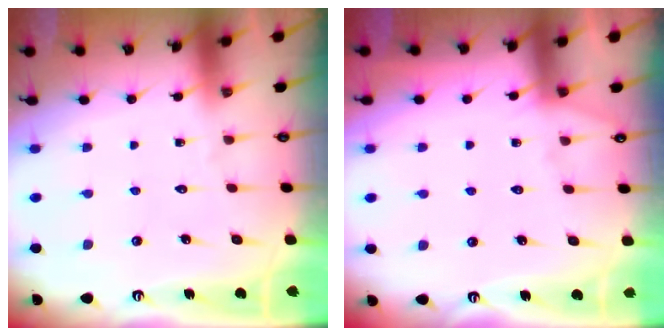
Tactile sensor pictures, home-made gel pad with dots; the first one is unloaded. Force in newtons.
{"total": 3.8, "press": 3.7, "slide": 0.6}